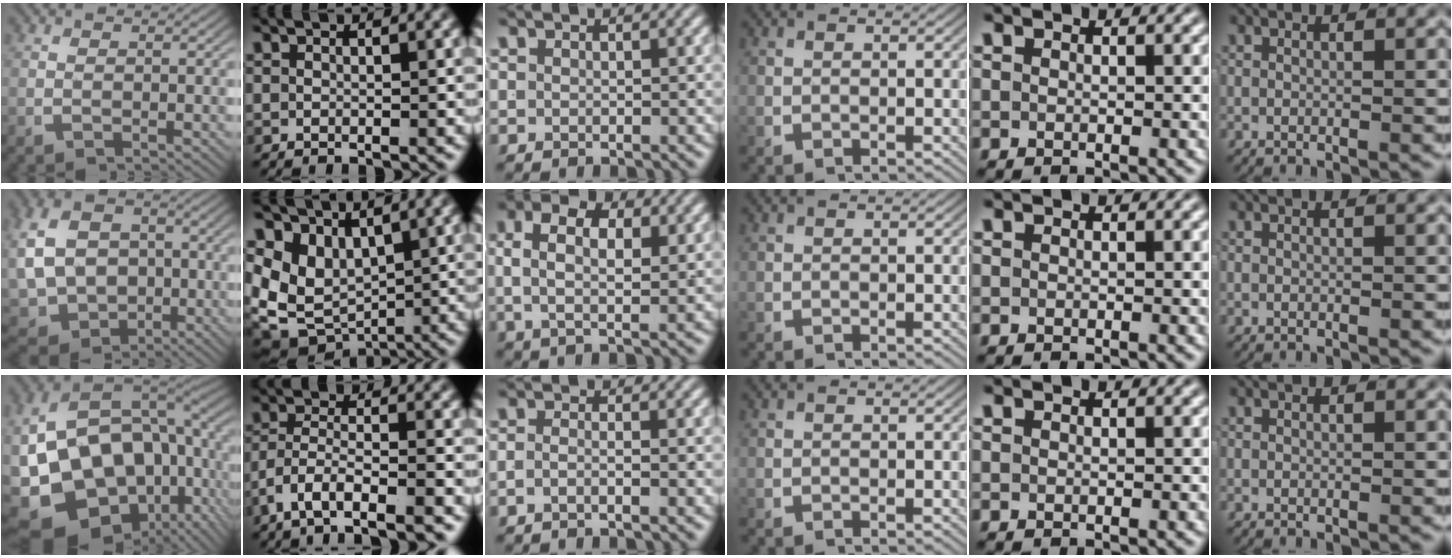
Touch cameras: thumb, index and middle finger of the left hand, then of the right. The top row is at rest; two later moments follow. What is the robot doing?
{"motion": "lift_and_place", "object": "shorts"}